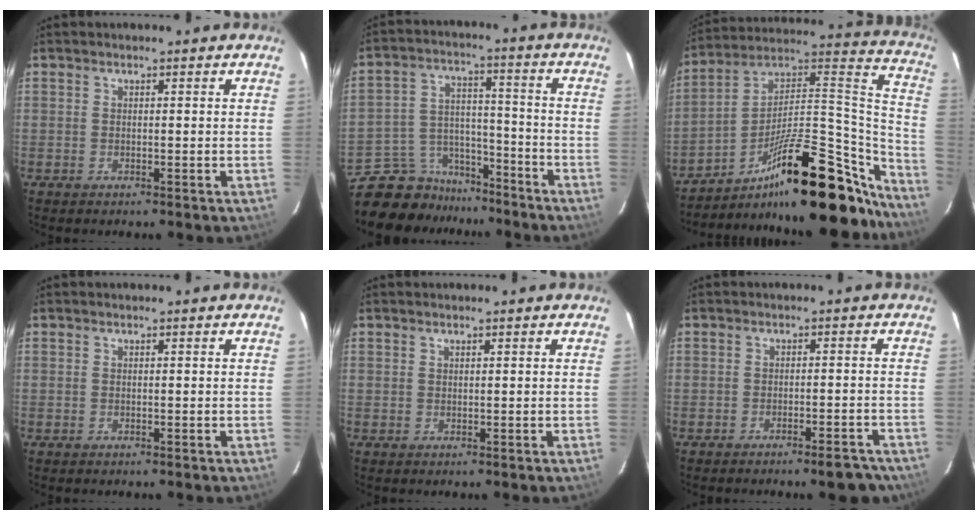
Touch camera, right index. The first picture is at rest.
{"total": 12.6, "force": [-10.5, 6.7, 1.8], "torque": [-0.054, 0.047, -0.161]}
{"total": 32.2, "force": [-23.2, 9.8, 20.1], "torque": [-0.255, 0.041, -0.350]}
{"total": 0.0}
{"total": 0.6, "force": [0.3, 0.5, 0.0], "torque": [0.002, 0.002, 0.006]}
{"total": 5.7, "force": [-4.8, 1.6, 2.6], "torque": [-0.034, 0.010, -0.049]}